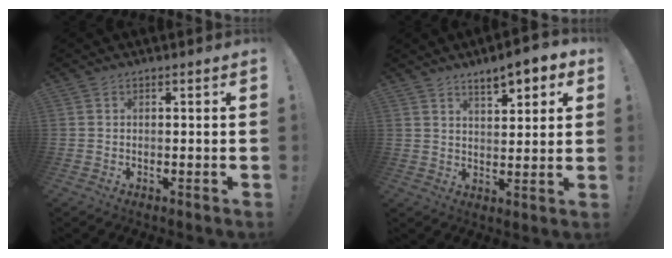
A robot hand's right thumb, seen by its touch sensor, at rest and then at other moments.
{"total": 7.4, "force": [5.1, 2.2, 4.9], "torque": [-0.070, -0.028, 0.088]}